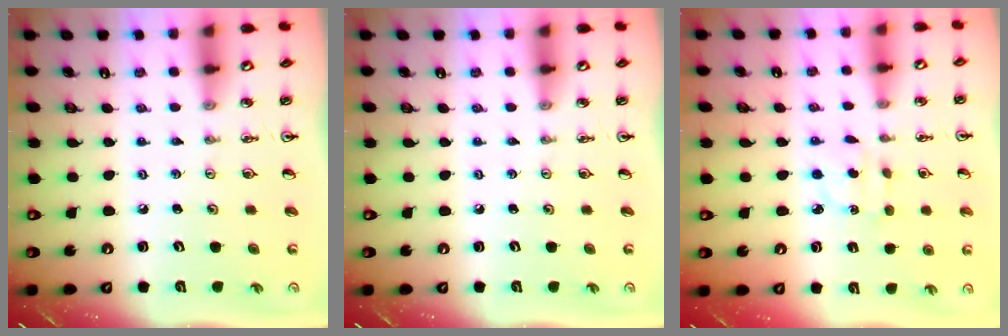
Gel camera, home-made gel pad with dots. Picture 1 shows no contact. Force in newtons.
{"total": 0.0}
{"total": 3.1, "press": 3.1, "slide": 0.6}